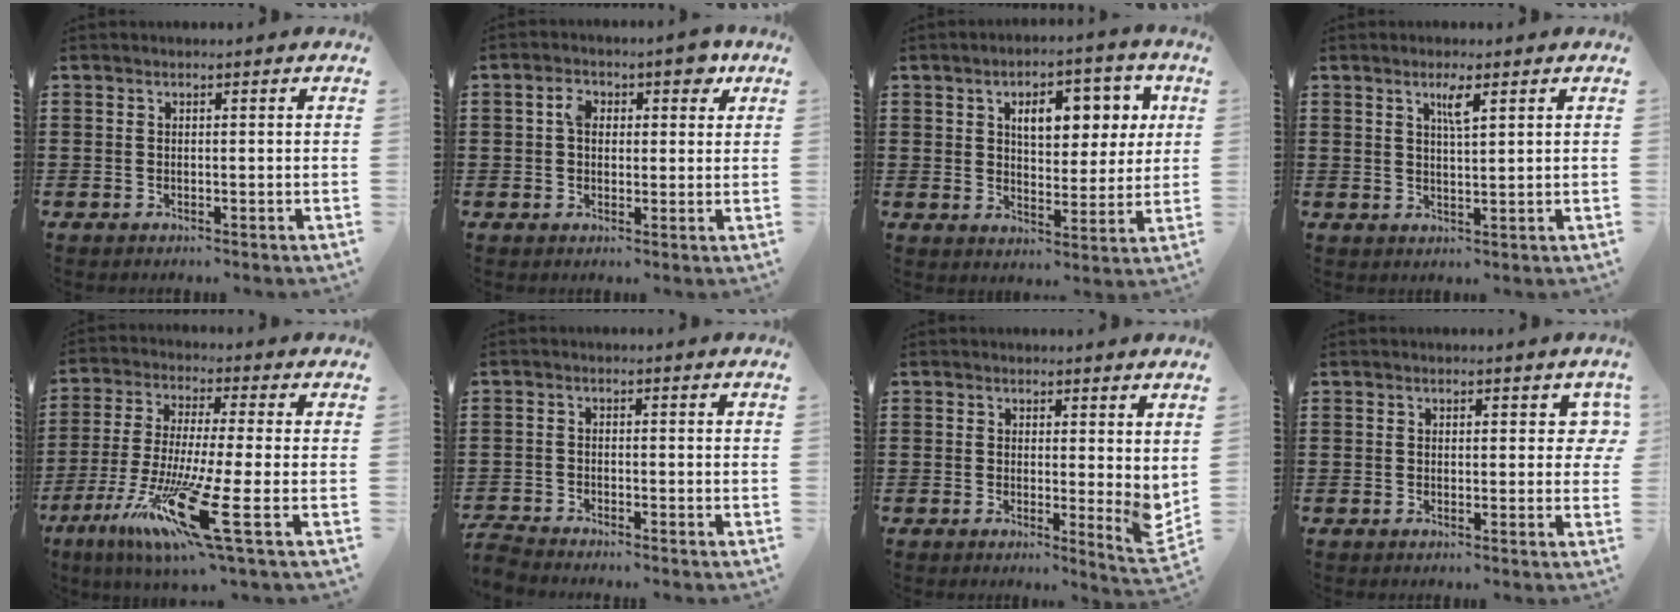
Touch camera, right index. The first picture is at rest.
{"total": 5.1, "force": [1.8, 2.9, 3.8], "torque": [-0.063, 0.004, 0.023]}
{"total": 7.9, "force": [3.1, 4.2, 5.9], "torque": [-0.090, -0.001, 0.045]}
{"total": 3.0, "force": [1.6, 0.3, 2.5], "torque": [-0.045, -0.002, 0.024]}
{"total": 16.6, "force": [-7.7, 1.0, 14.7], "torque": [-0.295, -0.012, -0.129]}
{"total": 2.0, "force": [-2.0, 0.0, 0.0], "torque": [-0.012, -0.004, -0.045]}
{"total": 2.8, "force": [1.1, 0.9, 2.4], "torque": [-0.033, -0.005, 0.019]}
{"total": 2.6, "force": [1.0, 1.7, 1.8], "torque": [-0.015, 0.000, 0.012]}